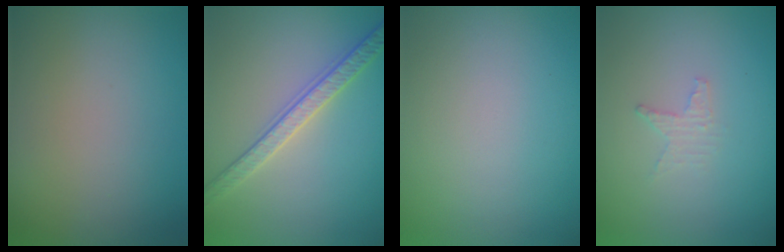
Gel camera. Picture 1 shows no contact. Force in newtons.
{"total": 3.3, "press": 3.2, "slide": 0.7}
{"total": 0.0}
{"total": 1.2, "press": 1.2, "slide": 0.4}